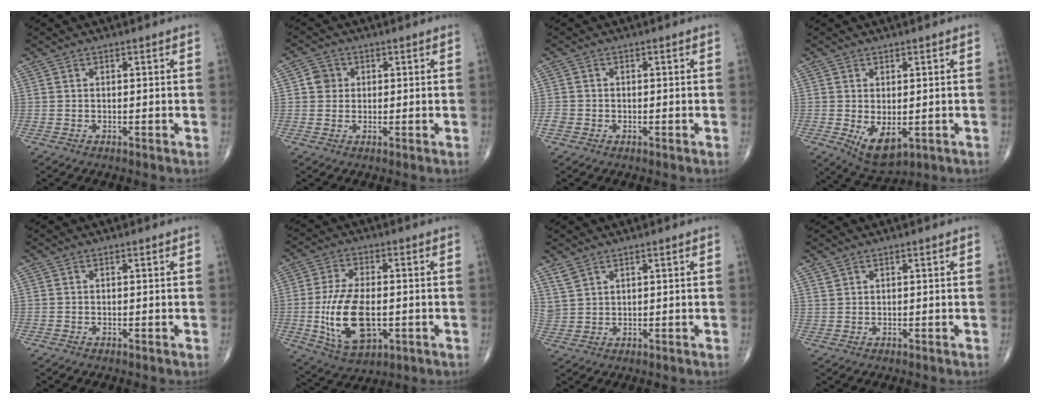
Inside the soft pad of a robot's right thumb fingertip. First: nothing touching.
{"total": 3.2, "force": [0.5, 3.0, 1.0], "torque": [0.001, 0.003, 0.004]}
{"total": 1.8, "force": [-0.6, 1.5, 0.7], "torque": [-0.009, 0.004, -0.015]}
{"total": 6.7, "force": [-1.3, 3.6, 5.6], "torque": [-0.081, -0.013, -0.006]}
{"total": 0.0}
{"total": 14.4, "force": [-2.2, 7.5, 12.1], "torque": [-0.229, -0.003, -0.029]}
{"total": 3.1, "force": [2.5, 1.4, 1.2], "torque": [-0.024, -0.009, 0.060]}
{"total": 1.0, "force": [0.8, 0.4, 0.3], "torque": [0.001, -0.003, 0.018]}